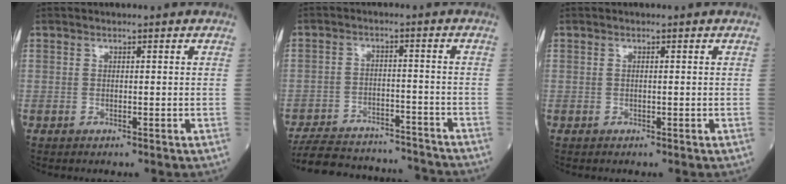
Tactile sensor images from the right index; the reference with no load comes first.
{"total": 17.2, "force": [-16.2, 3.9, 4.3], "torque": [-0.092, 0.008, -0.226]}
{"total": 0.0}